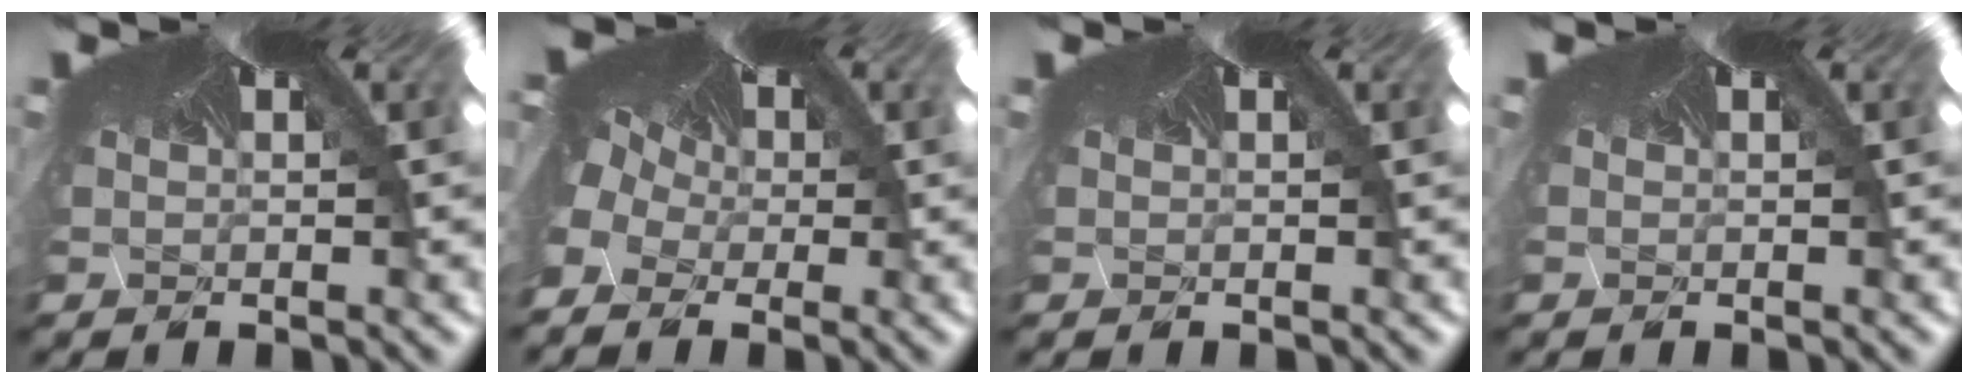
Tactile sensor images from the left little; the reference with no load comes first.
{"total": 4.4, "force": [-3.1, 2.3, 2.1], "torque": [-0.088, -0.016, -0.037]}
{"total": 0.0}
{"total": 0.0}